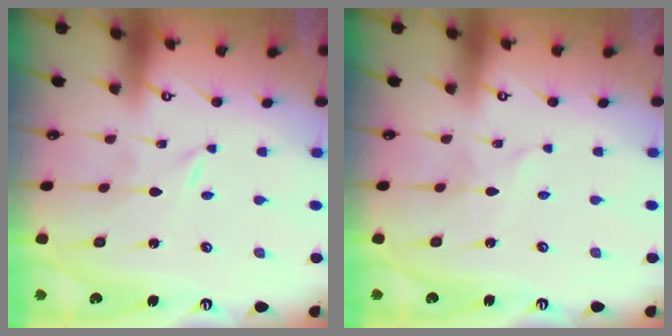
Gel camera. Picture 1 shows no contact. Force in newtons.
{"total": 1.7, "press": 1.7, "slide": 0.1}